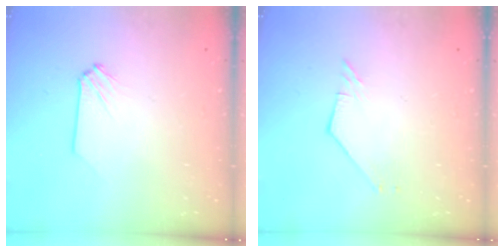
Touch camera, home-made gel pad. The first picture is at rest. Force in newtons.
{"total": 2.0, "press": 2.0, "slide": 0.1}